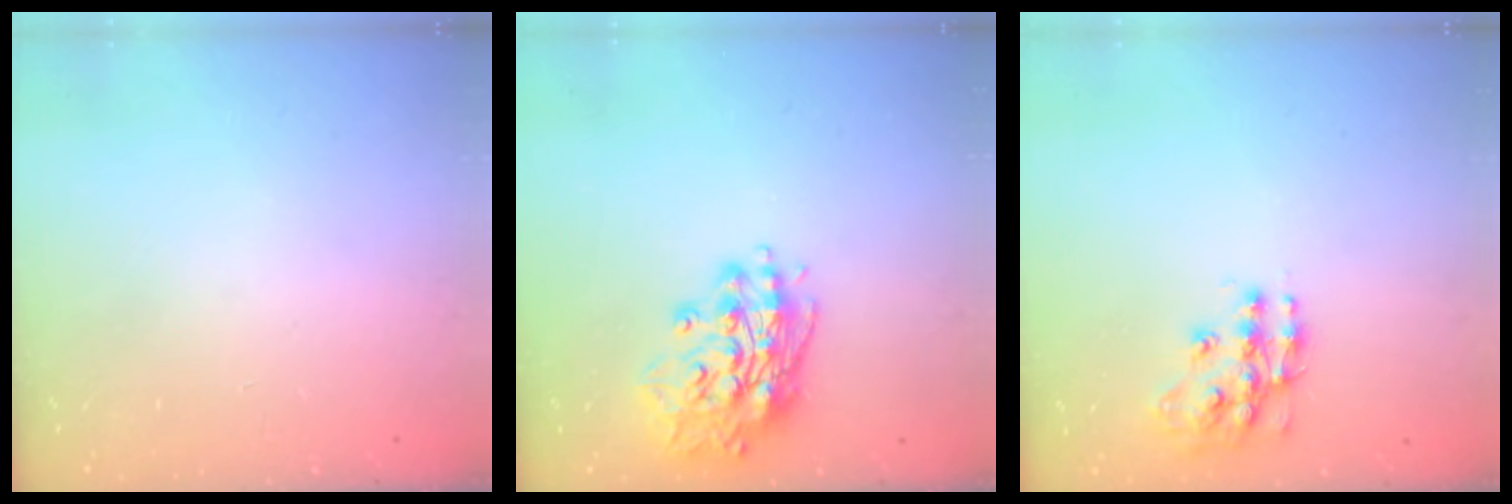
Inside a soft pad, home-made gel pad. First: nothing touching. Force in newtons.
{"total": 15.4, "press": 15.2, "slide": 2.6}
{"total": 11.9, "press": 11.9, "slide": 0.9}